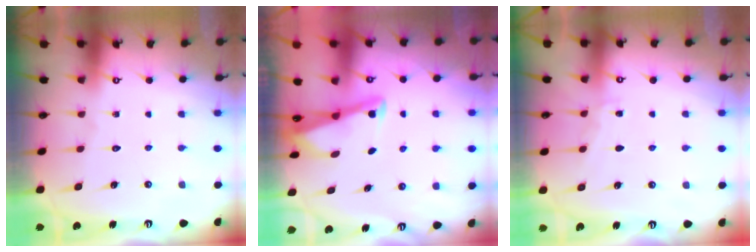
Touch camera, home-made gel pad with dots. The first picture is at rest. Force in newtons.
{"total": 2.9, "press": 2.8, "slide": 0.4}
{"total": 4.8, "press": 4.7, "slide": 0.4}